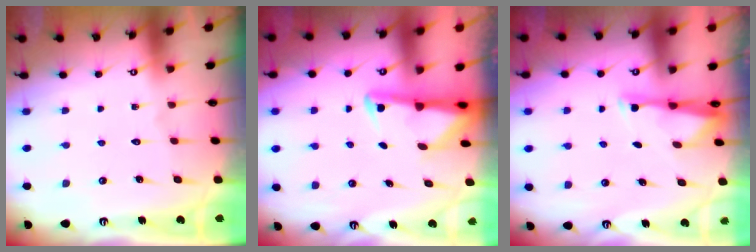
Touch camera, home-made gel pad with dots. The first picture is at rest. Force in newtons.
{"total": 2.8, "press": 2.7, "slide": 0.7}
{"total": 2.9, "press": 2.9, "slide": 0.6}